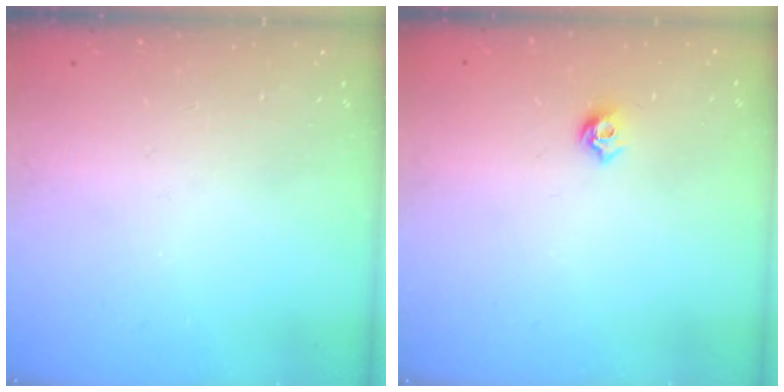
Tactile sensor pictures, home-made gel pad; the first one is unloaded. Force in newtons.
{"total": 5.9, "press": 5.8, "slide": 1.0}